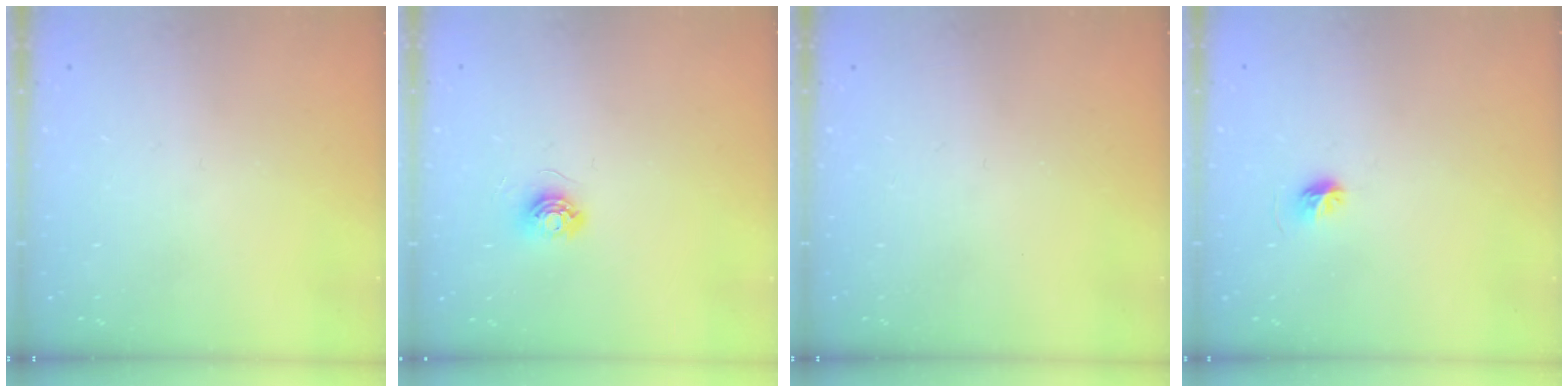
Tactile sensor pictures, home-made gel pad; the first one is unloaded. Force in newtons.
{"total": 5.6, "press": 5.6, "slide": 0.3}
{"total": 0.0}
{"total": 4.5, "press": 4.3, "slide": 1.4}